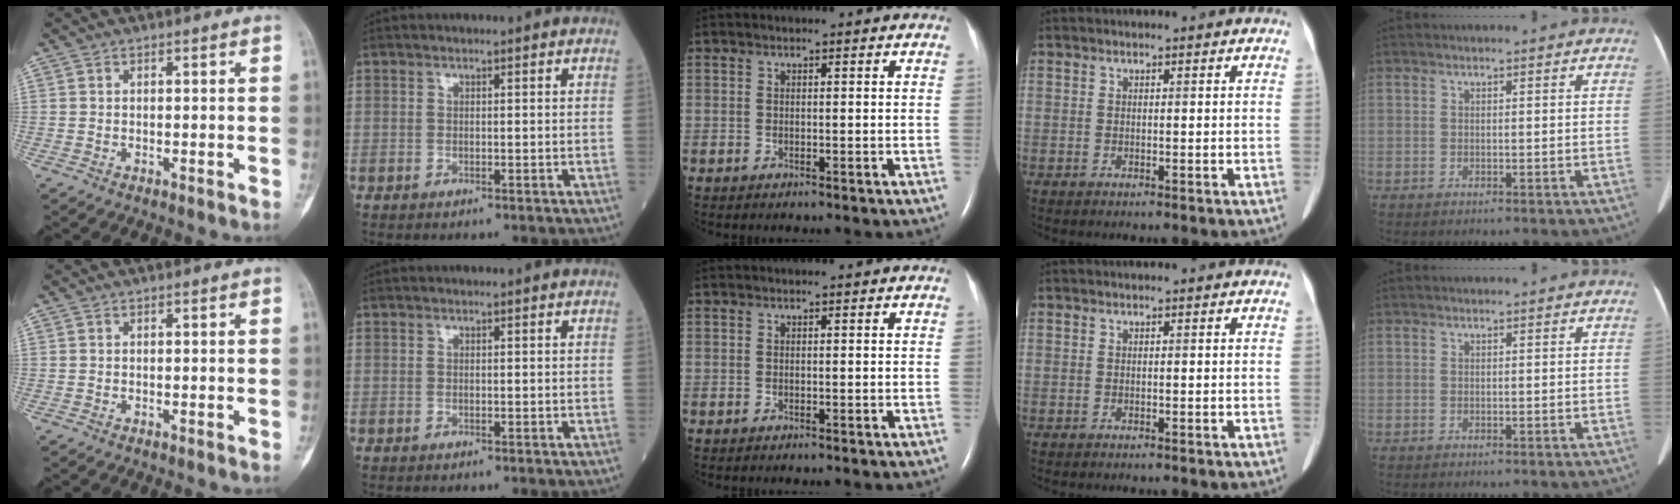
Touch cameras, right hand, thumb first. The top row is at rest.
{}